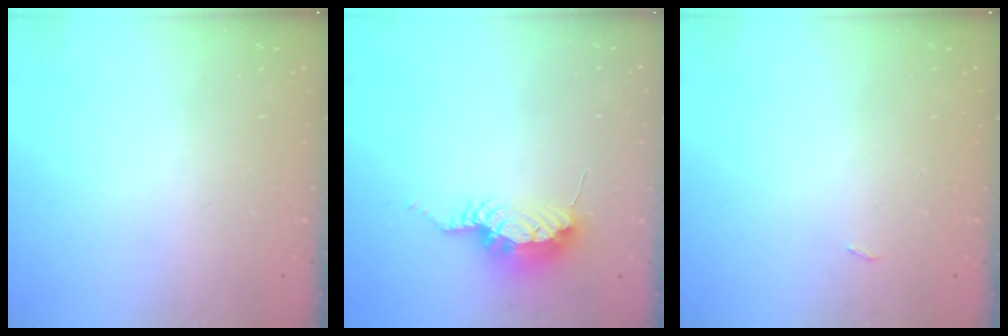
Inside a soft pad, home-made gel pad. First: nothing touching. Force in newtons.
{"total": 8.4, "press": 8.4, "slide": 1.0}
{"total": 2.7, "press": 2.3, "slide": 1.4}